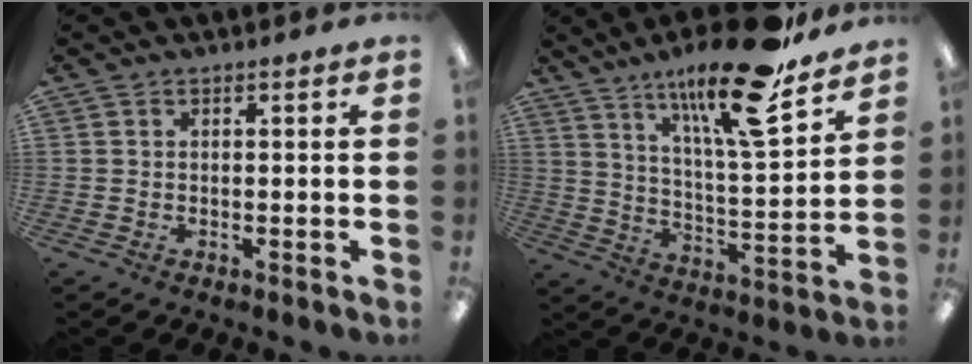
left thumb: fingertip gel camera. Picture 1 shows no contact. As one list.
[{"total": 20.0, "force": [14.1, 4.6, 13.4], "torque": [-0.224, -0.082, 0.227]}]